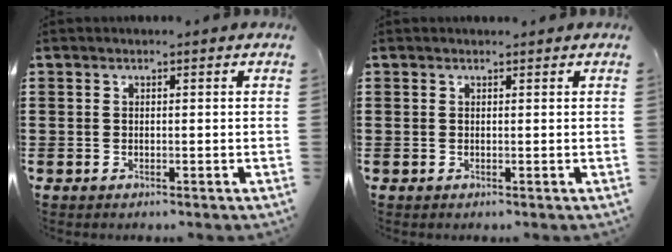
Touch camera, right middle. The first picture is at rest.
{"total": 0.0}